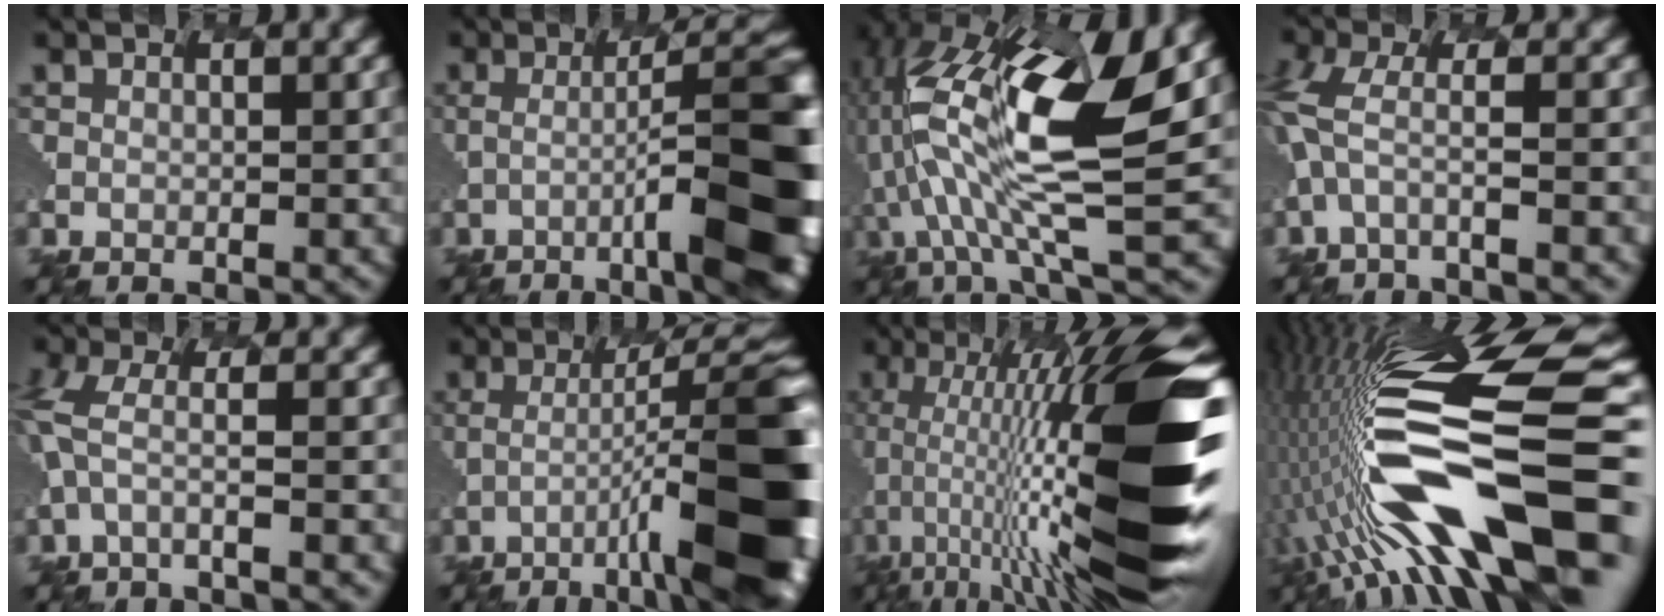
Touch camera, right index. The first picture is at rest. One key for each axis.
{"total": 10.5, "fx": -3.1, "fy": 1.8, "fz": 9.9, "tx": -0.136, "ty": 0.017, "tz": -0.049}
{"total": 11.8, "fx": 2.3, "fy": 4.3, "fz": 10.7, "tx": -0.254, "ty": 0.010, "tz": 0.033}
{"total": 2.2, "fx": -0.2, "fy": 0.4, "fz": 2.2, "tx": -0.081, "ty": 0.015, "tz": -0.024}
{"total": 1.8, "fx": -0.4, "fy": 0.3, "fz": 1.8, "tx": -0.063, "ty": 0.017, "tz": -0.027}
{"total": 11.7, "fx": -4.0, "fy": 2.2, "fz": 10.8, "tx": -0.161, "ty": 0.022, "tz": -0.064}
{"total": 15.0, "fx": -1.1, "fy": 3.8, "fz": 14.4, "tx": -0.277, "ty": 0.040, "tz": -0.041}
{"total": 14.1, "fx": -3.8, "fy": 3.9, "fz": 13.0, "tx": -0.256, "ty": 0.028, "tz": -0.080}